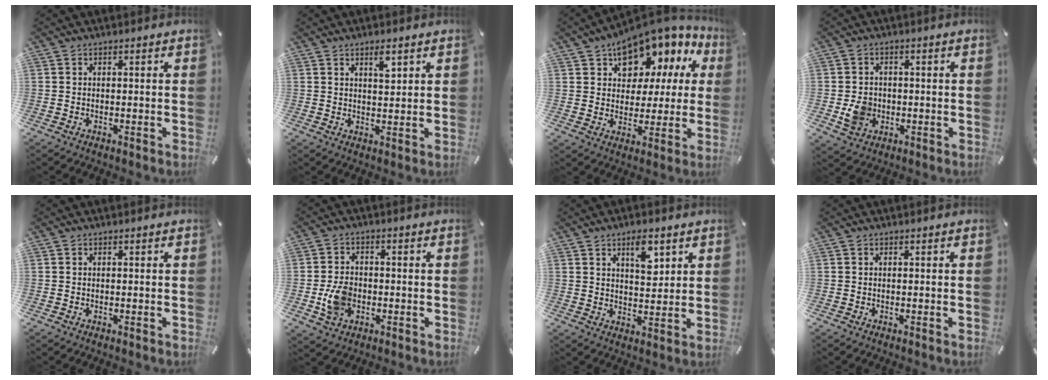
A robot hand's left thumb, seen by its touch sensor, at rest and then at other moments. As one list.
[{"total": 3.6, "force": [2.2, 1.4, 2.5], "torque": [-0.031, -0.007, 0.032]}, {"total": 11.0, "force": [7.6, 6.8, 3.9], "torque": [-0.068, -0.068, 0.139]}, {"total": 6.2, "force": [-1.1, 5.6, 2.6], "torque": [-0.035, 0.000, -0.019]}, {"total": 0.0}, {"total": 7.5, "force": [-1.6, 5.9, 4.4], "torque": [-0.092, 0.005, -0.029]}, {"total": 7.0, "force": [3.9, 3.4, 4.8], "torque": [-0.057, -0.020, 0.059]}, {"total": 0.0}]